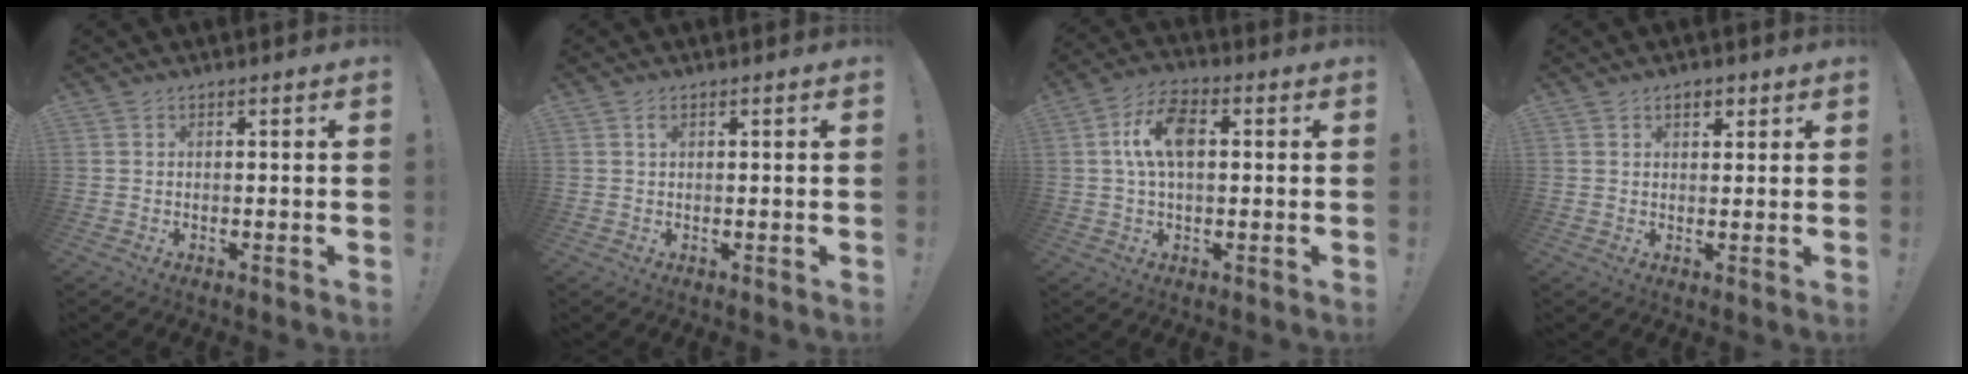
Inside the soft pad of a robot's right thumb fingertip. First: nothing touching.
{"total": 0.9, "force": [0.3, 0.5, 0.6], "torque": [-0.006, -0.001, 0.004]}
{"total": 10.9, "force": [1.6, 6.0, 9.0], "torque": [-0.159, 0.011, 0.032]}
{"total": 3.1, "force": [1.7, 1.9, 1.8], "torque": [-0.019, -0.002, 0.027]}